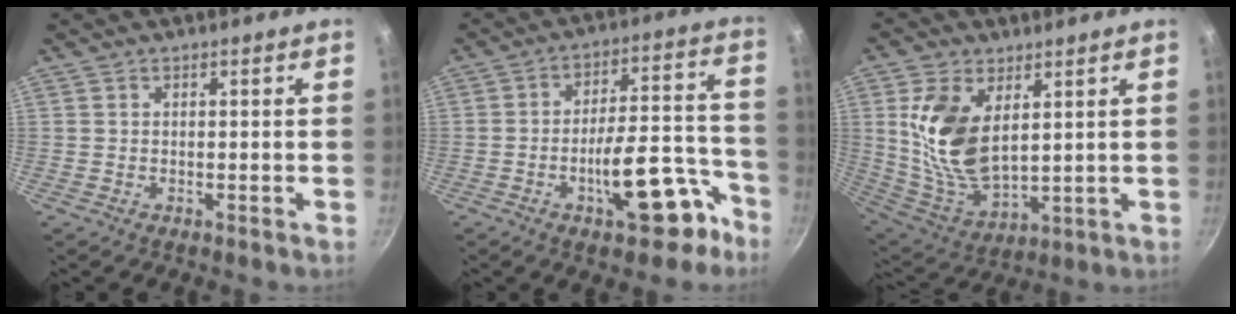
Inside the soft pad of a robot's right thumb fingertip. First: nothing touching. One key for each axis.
{"total": 15.6, "fx": -7.8, "fy": 6.4, "fz": 11.9, "tx": -0.127, "ty": 0.075, "tz": -0.107}
{"total": 14.9, "fx": 4.0, "fy": 8.5, "fz": 11.6, "tx": -0.220, "ty": -0.034, "tz": 0.091}